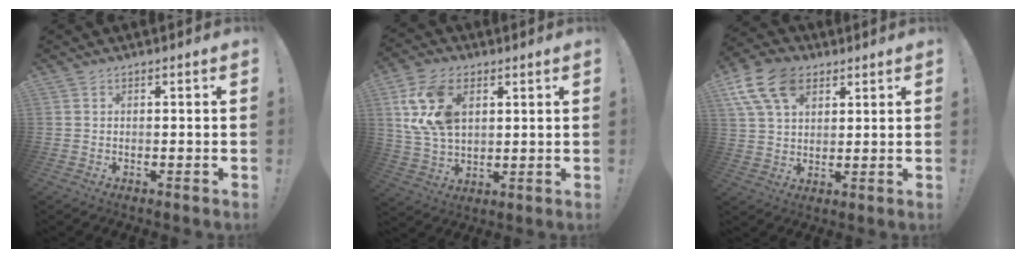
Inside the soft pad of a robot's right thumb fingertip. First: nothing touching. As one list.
[{"total": 15.9, "force": [5.3, 10.5, 10.6], "torque": [-0.207, -0.007, 0.104]}, {"total": 13.7, "force": [6.7, 9.0, 7.9], "torque": [-0.151, -0.024, 0.129]}]